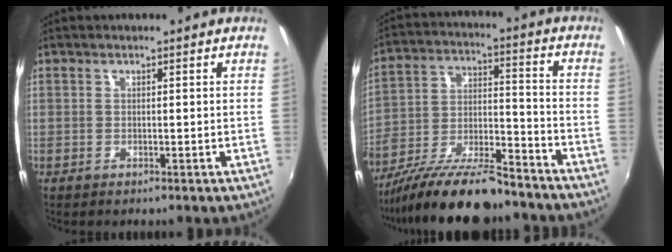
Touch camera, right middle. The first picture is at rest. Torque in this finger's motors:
{"motor_torque": [1.09, -1.05, 0.82, 0.21]}